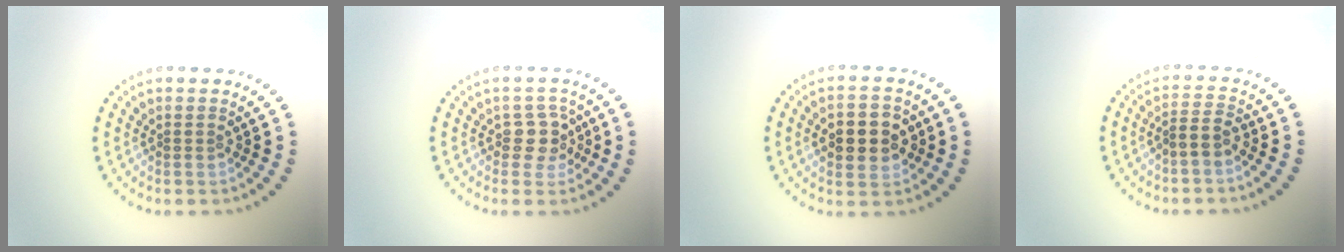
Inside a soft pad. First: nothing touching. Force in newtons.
{"total": 2.4, "press": 2.0, "slide": 1.2}
{"total": 4.2, "press": 4.2, "slide": 0.3}
{"total": 2.0, "press": 1.4, "slide": 1.4}